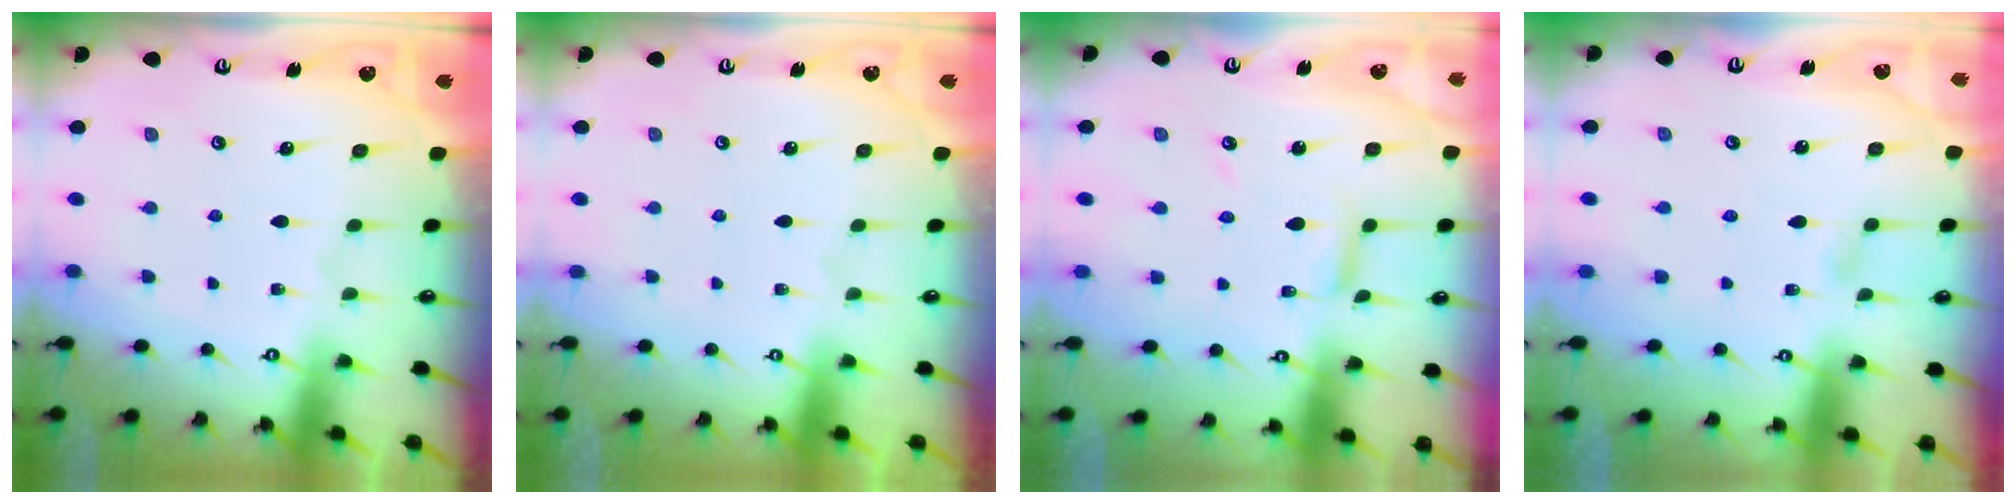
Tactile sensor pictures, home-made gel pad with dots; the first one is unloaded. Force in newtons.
{"total": 0.0}
{"total": 5.0, "press": 5.0, "slide": 0.3}
{"total": 2.0, "press": 2.0, "slide": 0.3}